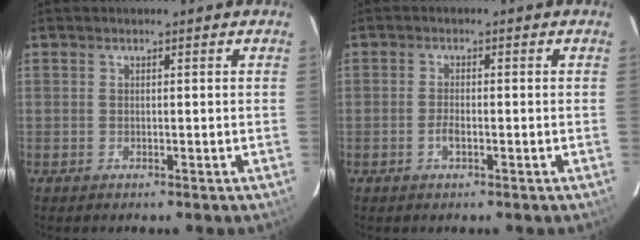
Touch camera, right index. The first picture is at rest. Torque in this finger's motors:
{"motor_torque": [0.24, 0.21, 0.03, 0.01]}